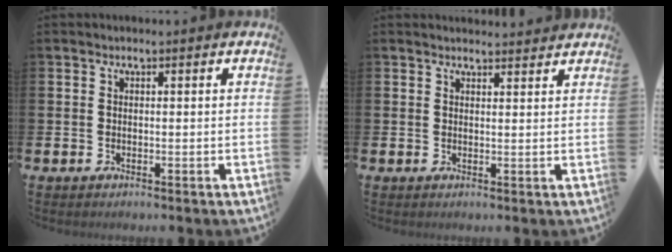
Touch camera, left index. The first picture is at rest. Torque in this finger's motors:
{"motor_torque": [0.47, -0.78, 0.12, 0.01]}